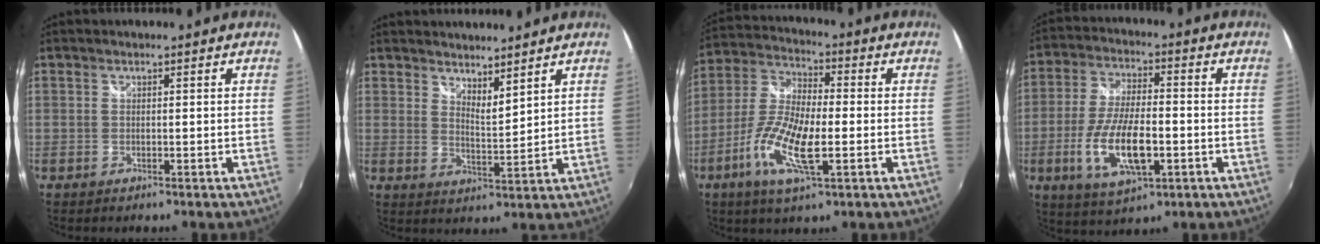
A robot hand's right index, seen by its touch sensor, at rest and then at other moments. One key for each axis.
{"total": 5.2, "fx": 4.7, "fy": 0.9, "fz": 2.1, "tx": -0.029, "ty": -0.006, "tz": 0.076}
{"total": 12.9, "fx": -4.1, "fy": 3.9, "fz": 11.7, "tx": -0.247, "ty": -0.004, "tz": -0.084}
{"total": 13.7, "fx": -3.9, "fy": 5.2, "fz": 12.0, "tx": -0.244, "ty": -0.011, "tz": -0.068}